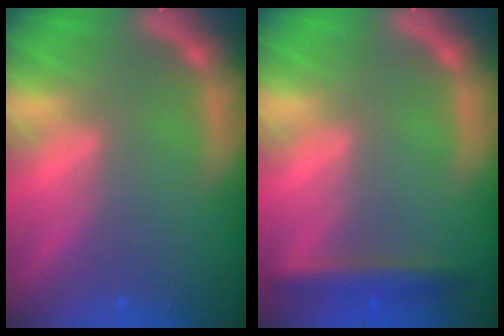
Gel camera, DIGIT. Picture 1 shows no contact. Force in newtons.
{"total": 2.9}